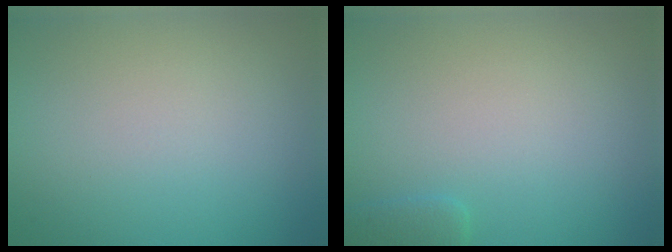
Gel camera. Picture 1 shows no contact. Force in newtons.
{"total": 1.2, "press": 1.2, "slide": 0.1}